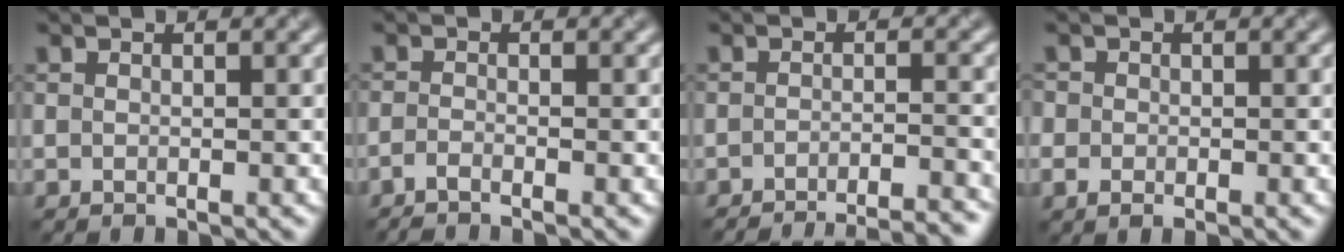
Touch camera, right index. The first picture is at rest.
{"total": 1.4, "force": [-1.2, 0.2, 0.8], "torque": [-0.016, -0.006, -0.030]}
{"total": 8.9, "force": [-8.2, 1.9, 2.9], "torque": [-0.011, 0.008, -0.095]}
{"total": 1.9, "force": [-0.5, 1.6, 1.1], "torque": [-0.016, -0.004, -0.013]}